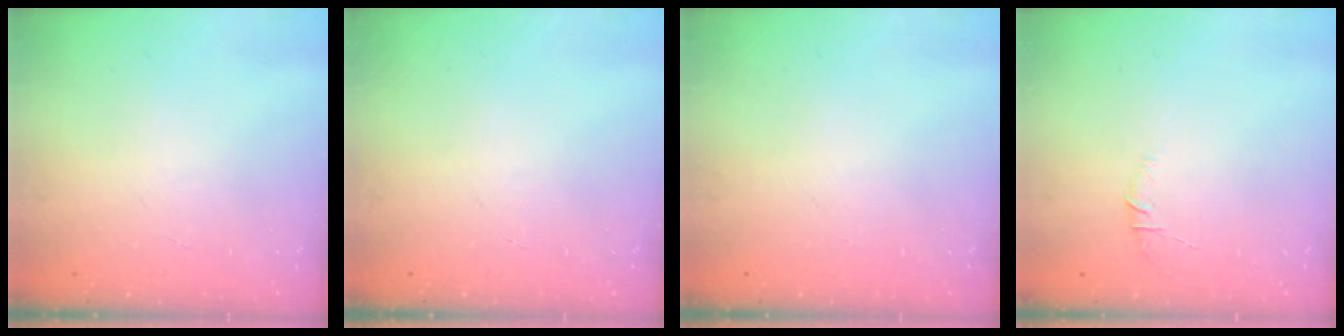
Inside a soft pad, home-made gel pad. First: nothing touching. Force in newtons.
{"total": 0.0}
{"total": 0.0}
{"total": 4.8, "press": 4.7, "slide": 1.2}